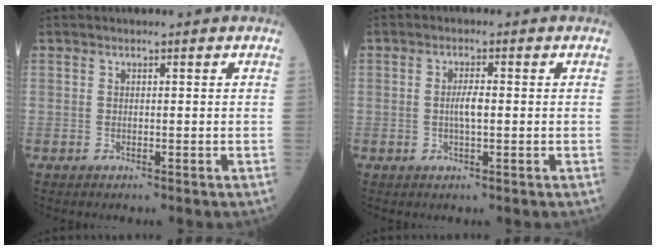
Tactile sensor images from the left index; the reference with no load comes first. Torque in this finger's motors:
{"motor_torque": [0.52, -0.05, 0.06, 0.02]}